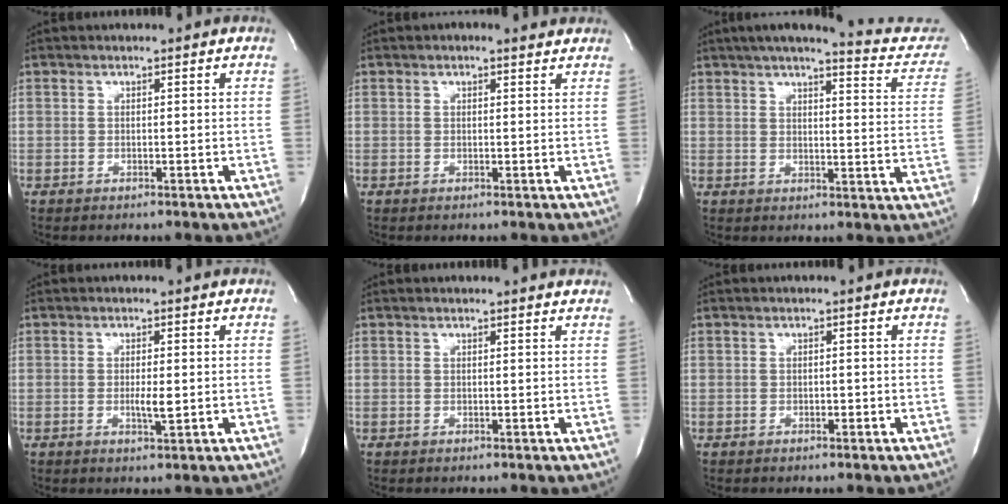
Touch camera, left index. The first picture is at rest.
{"total": 1.2, "force": [0.6, 0.7, 0.7], "torque": [-0.014, 0.004, 0.001]}
{"total": 15.0, "force": [12.7, 2.3, 7.6], "torque": [-0.089, -0.014, 0.139]}
{"total": 2.4, "force": [-0.8, 0.3, 2.2], "torque": [-0.042, -0.010, -0.013]}
{"total": 2.5, "force": [2.5, 0.3, 0.5], "torque": [-0.009, -0.002, 0.012]}
{"total": 0.9, "force": [-0.8, 0.3, 0.3], "torque": [-0.001, -0.003, -0.015]}